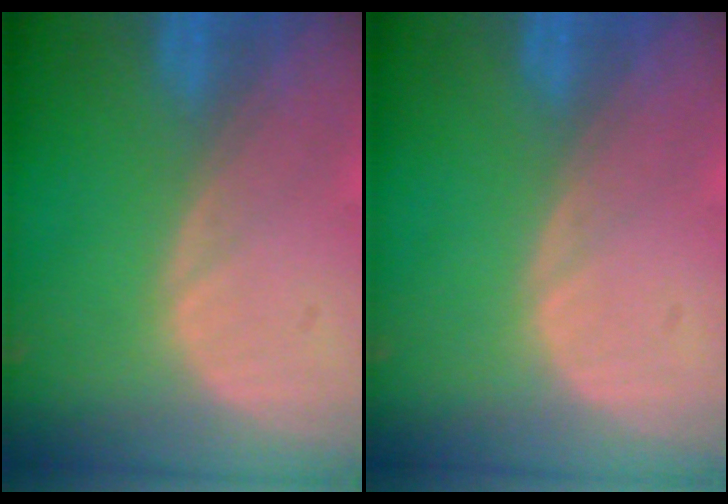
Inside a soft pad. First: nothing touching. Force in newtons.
{"total": 0.0}